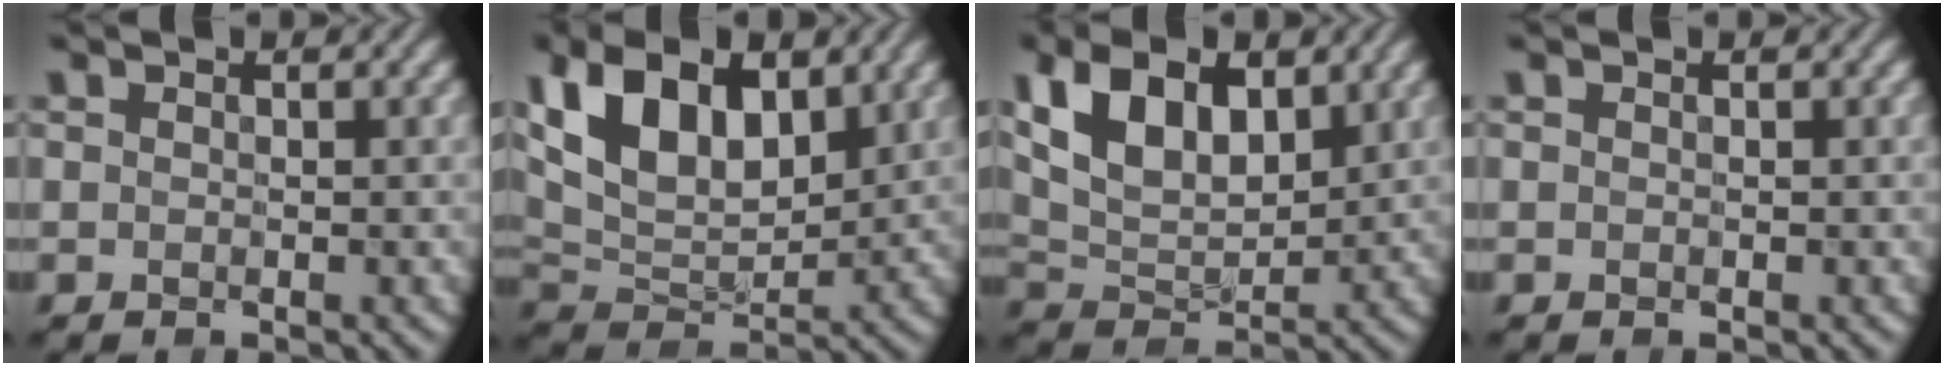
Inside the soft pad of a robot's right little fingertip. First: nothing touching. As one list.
[{"total": 10.0, "force": [3.4, 5.8, 7.4], "torque": [-0.162, 0.004, 0.063]}, {"total": 7.8, "force": [2.7, 4.5, 5.7], "torque": [-0.127, 0.002, 0.053]}, {"total": 0.0}]